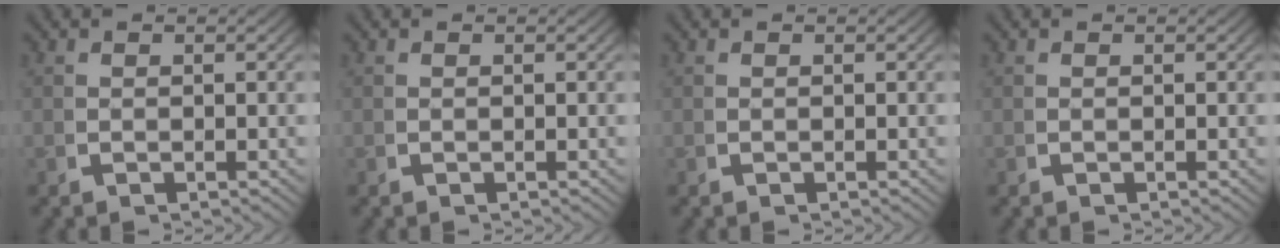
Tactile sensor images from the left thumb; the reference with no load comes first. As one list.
[{"total": 0.0}, {"total": 0.0}, {"total": 0.0}]